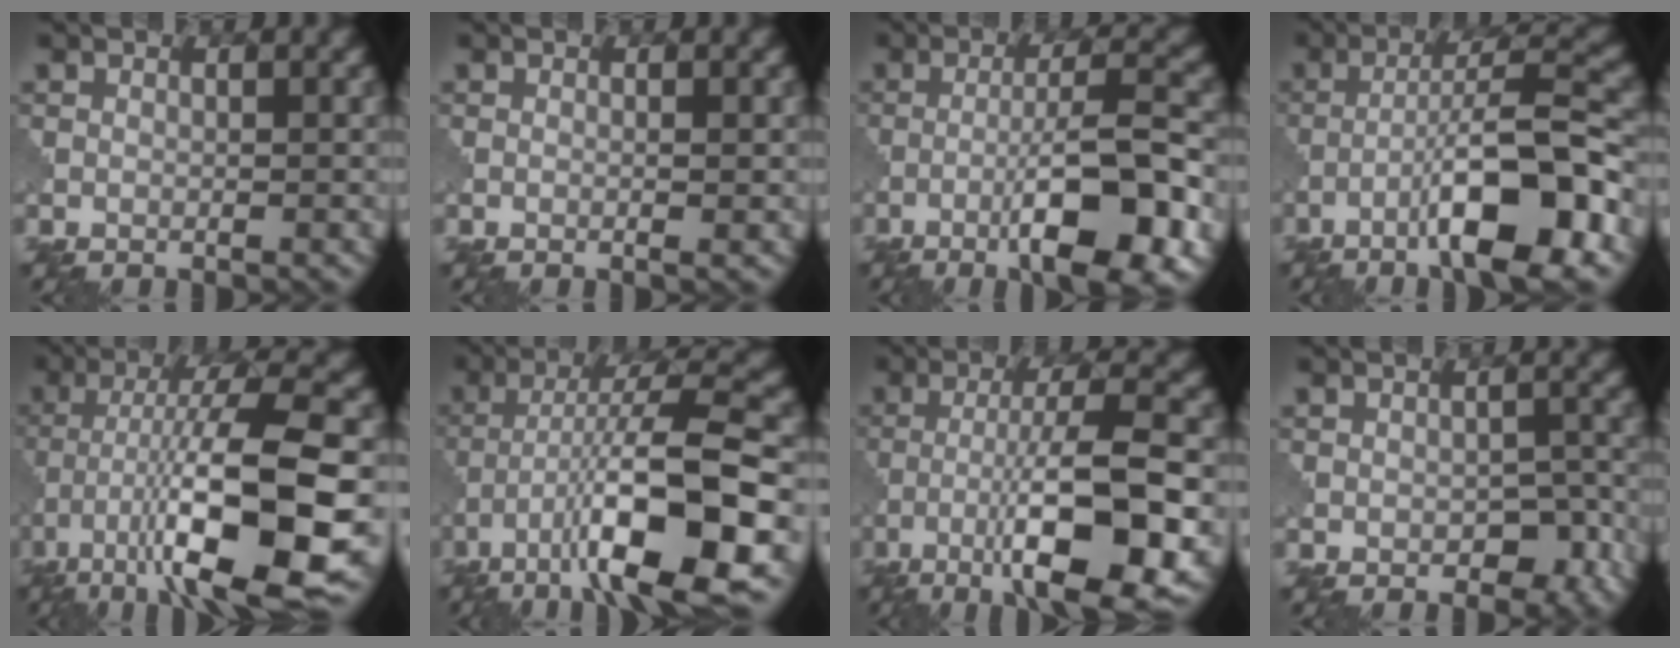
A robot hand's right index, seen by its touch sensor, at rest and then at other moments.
{"total": 0.9, "force": [-0.1, 0.1, 0.9], "torque": [-0.015, -0.001, -0.003]}
{"total": 9.4, "force": [-3.9, 1.7, 8.4], "torque": [-0.131, 0.013, -0.068]}
{"total": 9.6, "force": [-4.4, 1.4, 8.5], "torque": [-0.128, 0.024, -0.076]}
{"total": 14.1, "force": [-5.0, 3.6, 12.7], "torque": [-0.215, 0.004, -0.079]}
{"total": 12.3, "force": [-5.5, 2.7, 10.7], "torque": [-0.181, 0.012, -0.092]}
{"total": 11.2, "force": [-4.3, 2.5, 10.1], "torque": [-0.163, 0.006, -0.075]}
{"total": 2.9, "force": [-1.1, 1.8, 2.0], "torque": [-0.028, -0.005, -0.012]}